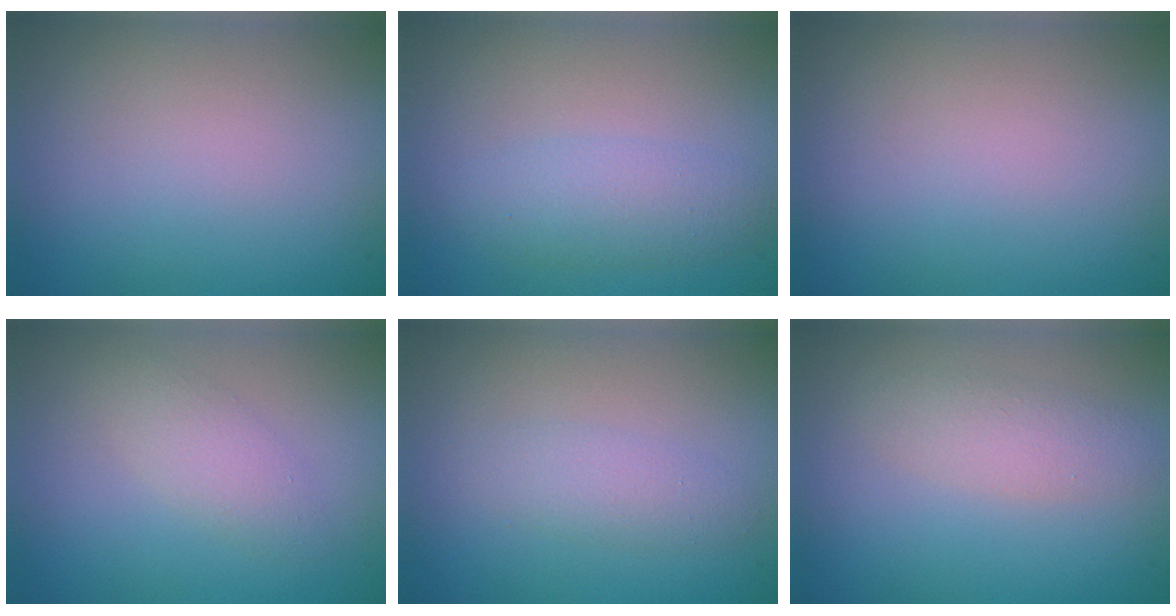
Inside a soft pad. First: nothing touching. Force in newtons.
{"total": 2.8, "press": 2.8, "slide": 0.0}
{"total": 0.0}
{"total": 2.0, "press": 2.0, "slide": 0.0}
{"total": 1.9, "press": 1.9, "slide": 0.1}
{"total": 2.2, "press": 2.2, "slide": 0.1}